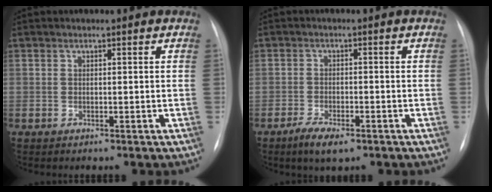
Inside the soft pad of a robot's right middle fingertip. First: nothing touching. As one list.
[{"total": 4.4, "force": [-2.8, 1.5, 3.0], "torque": [-0.061, -0.005, -0.047]}]